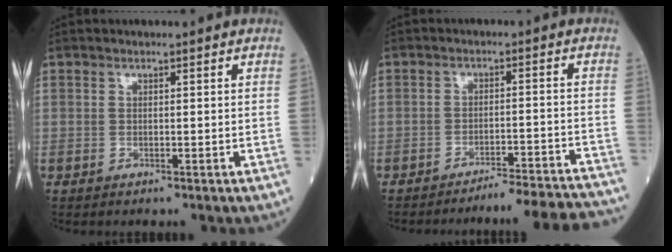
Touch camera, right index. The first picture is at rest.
{"total": 15.0, "force": [-14.7, -0.7, 3.2], "torque": [-0.019, -0.004, -0.181]}